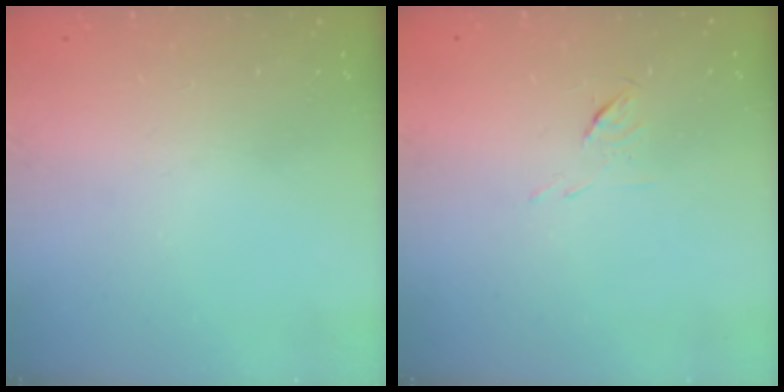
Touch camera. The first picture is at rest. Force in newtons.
{"total": 4.1, "press": 3.9, "slide": 1.2}